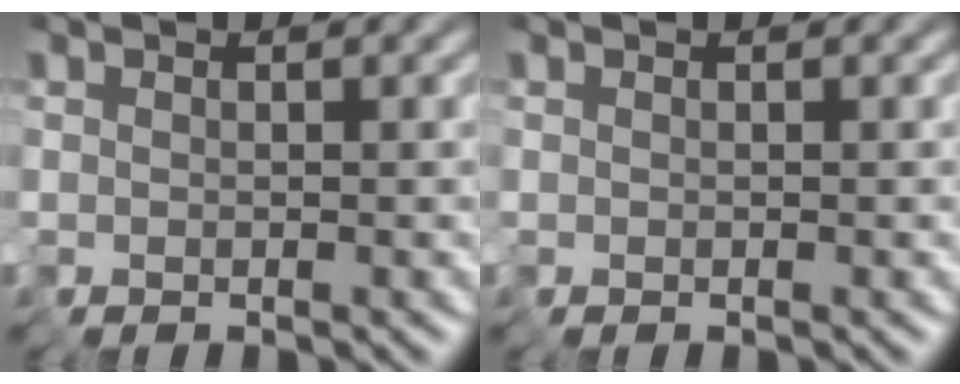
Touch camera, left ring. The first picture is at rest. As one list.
[{"total": 0.0}]